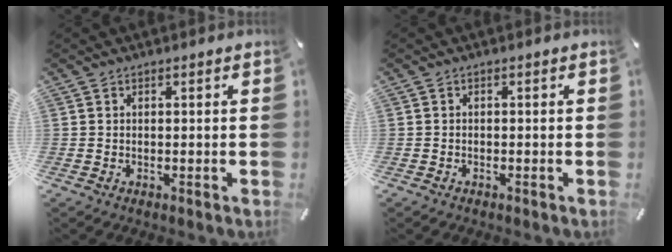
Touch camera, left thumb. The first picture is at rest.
{"total": 0.5, "force": [-0.4, 0.3, 0.1], "torque": [-0.001, 0.002, -0.011]}